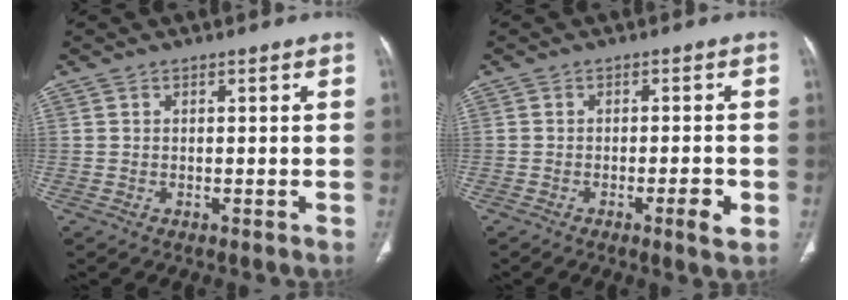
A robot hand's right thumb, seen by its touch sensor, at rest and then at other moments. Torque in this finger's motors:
{"motor_torque": [-0.45, 0.29, 0.07, 0.52, -0.05]}